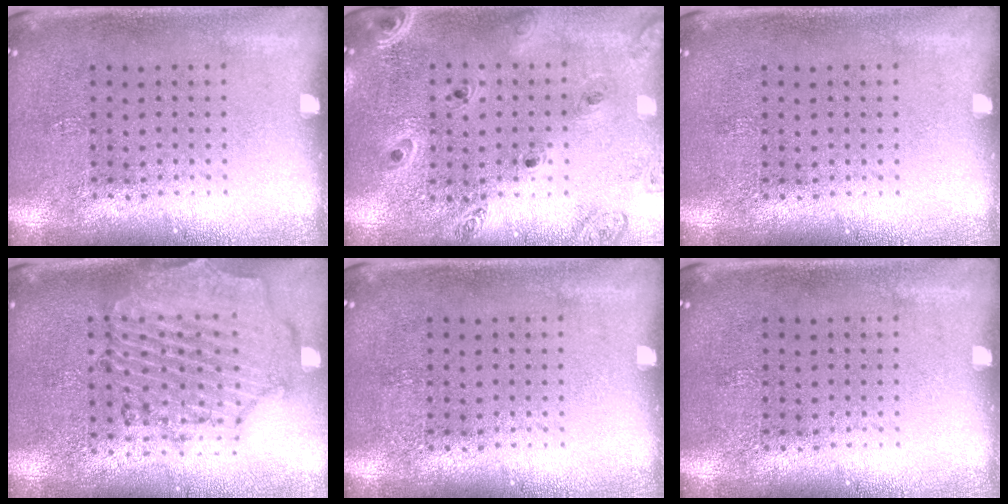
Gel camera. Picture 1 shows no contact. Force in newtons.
{"total": 1.4, "press": 1.4, "slide": 0.1}
{"total": 0.0}
{"total": 1.6, "press": 1.5, "slide": 0.3}
{"total": 0.0}
{"total": 0.0}